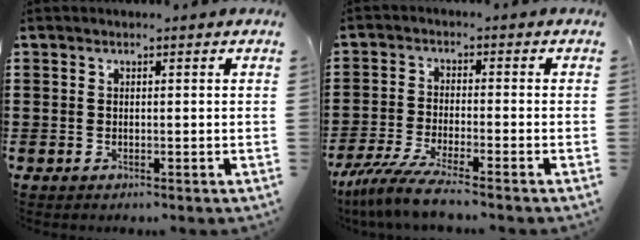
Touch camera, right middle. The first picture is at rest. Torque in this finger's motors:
{"motor_torque": [0.91, 0.12, 0.68, 0.19]}